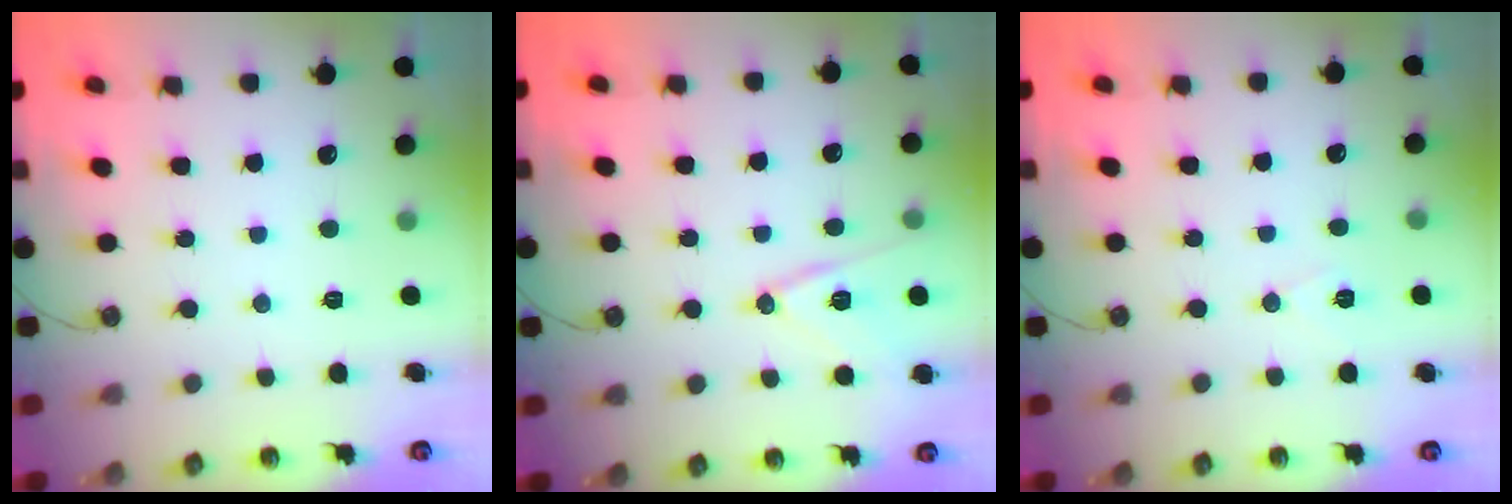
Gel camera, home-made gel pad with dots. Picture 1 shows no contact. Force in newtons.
{"total": 12.5, "press": 12.2, "slide": 2.7}
{"total": 6.1, "press": 4.1, "slide": 4.6}